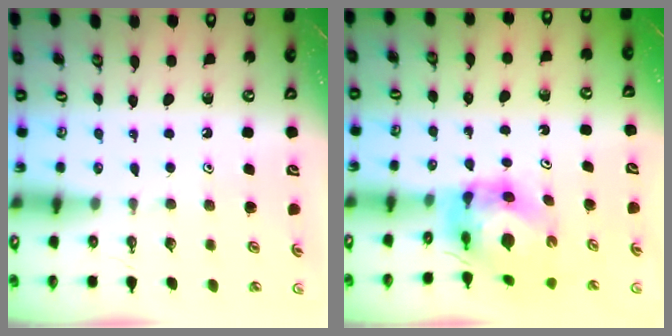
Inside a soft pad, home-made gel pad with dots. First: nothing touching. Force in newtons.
{"total": 6.5, "press": 6.4, "slide": 0.5}